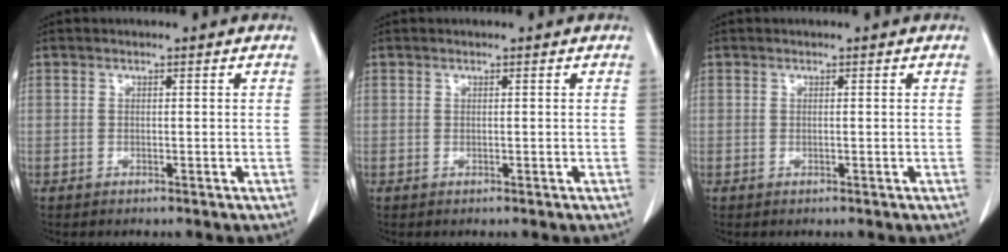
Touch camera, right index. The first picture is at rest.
{"total": 0.0}
{"total": 0.0}